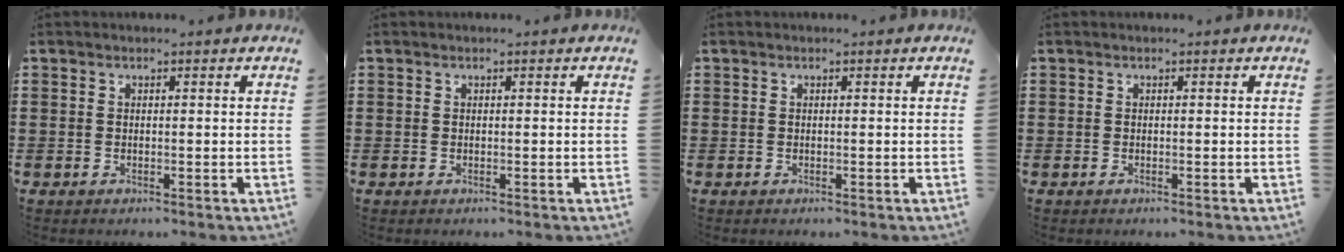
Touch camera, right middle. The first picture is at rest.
{"total": 0.0}
{"total": 0.0}
{"total": 0.0}